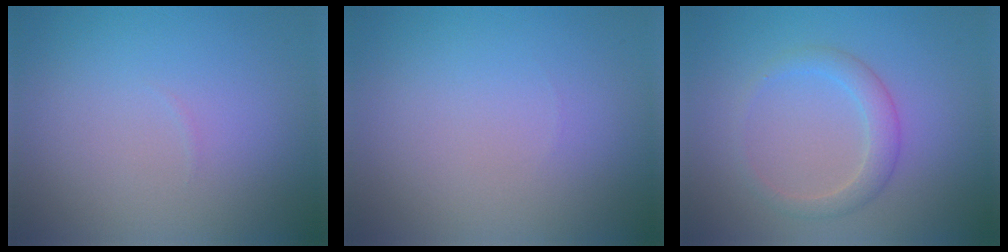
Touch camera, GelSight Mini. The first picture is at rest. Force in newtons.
{"total": 0.0}
{"total": 2.2, "press": 2.2, "slide": 0.1}